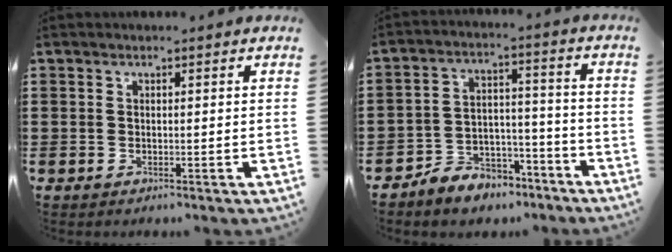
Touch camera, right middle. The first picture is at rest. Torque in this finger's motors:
{"motor_torque": [2.14, 0.00, 0.14, 0.07]}